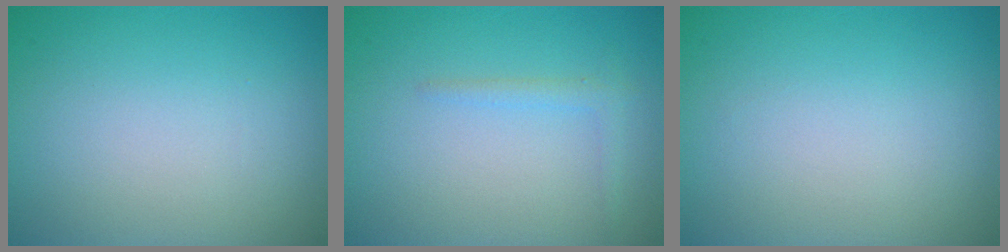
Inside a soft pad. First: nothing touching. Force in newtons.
{"total": 1.1, "press": 1.1, "slide": 0.1}
{"total": 0.0}